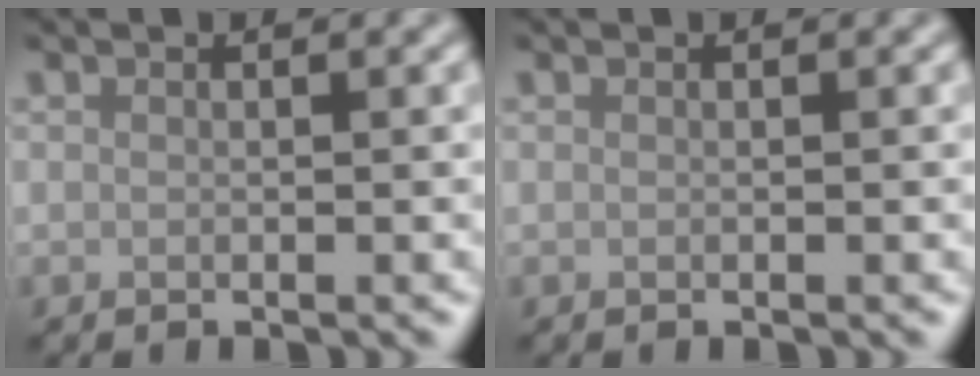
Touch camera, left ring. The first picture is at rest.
{"total": 0.0}